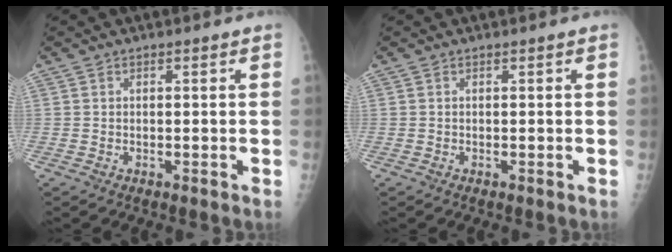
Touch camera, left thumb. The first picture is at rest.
{"total": 0.0}